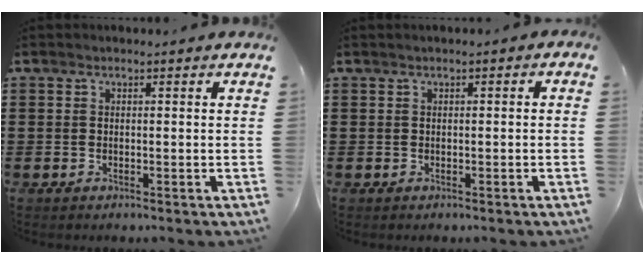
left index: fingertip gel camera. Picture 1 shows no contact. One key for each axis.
{"total": 0.5, "fx": -0.3, "fy": 0.3, "fz": 0.3, "tx": -0.008, "ty": -0.001, "tz": -0.005}